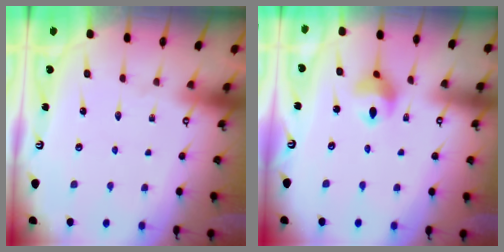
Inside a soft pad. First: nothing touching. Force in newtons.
{"total": 7.2, "press": 7.2, "slide": 0.4}